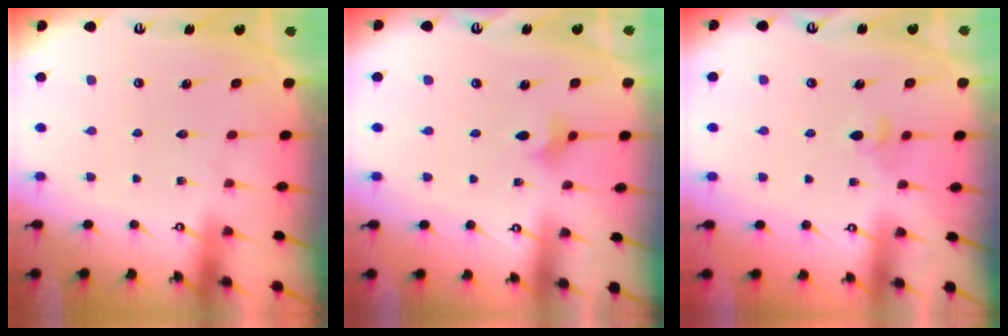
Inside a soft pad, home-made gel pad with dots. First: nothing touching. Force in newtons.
{"total": 2.5, "press": 2.5, "slide": 0.4}
{"total": 3.6, "press": 3.5, "slide": 0.8}